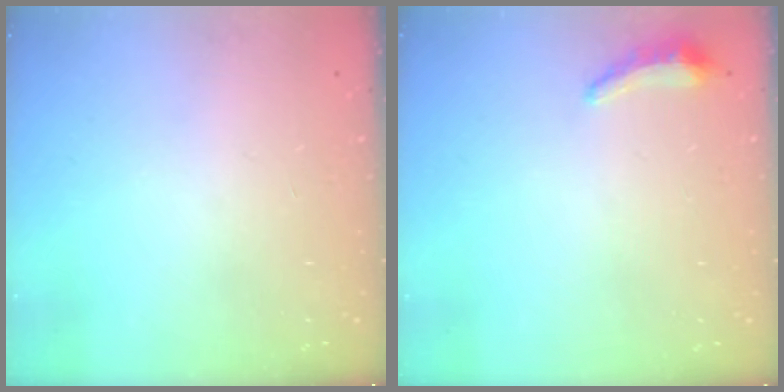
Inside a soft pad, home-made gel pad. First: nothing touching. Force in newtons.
{"total": 5.1, "press": 4.7, "slide": 2.0}